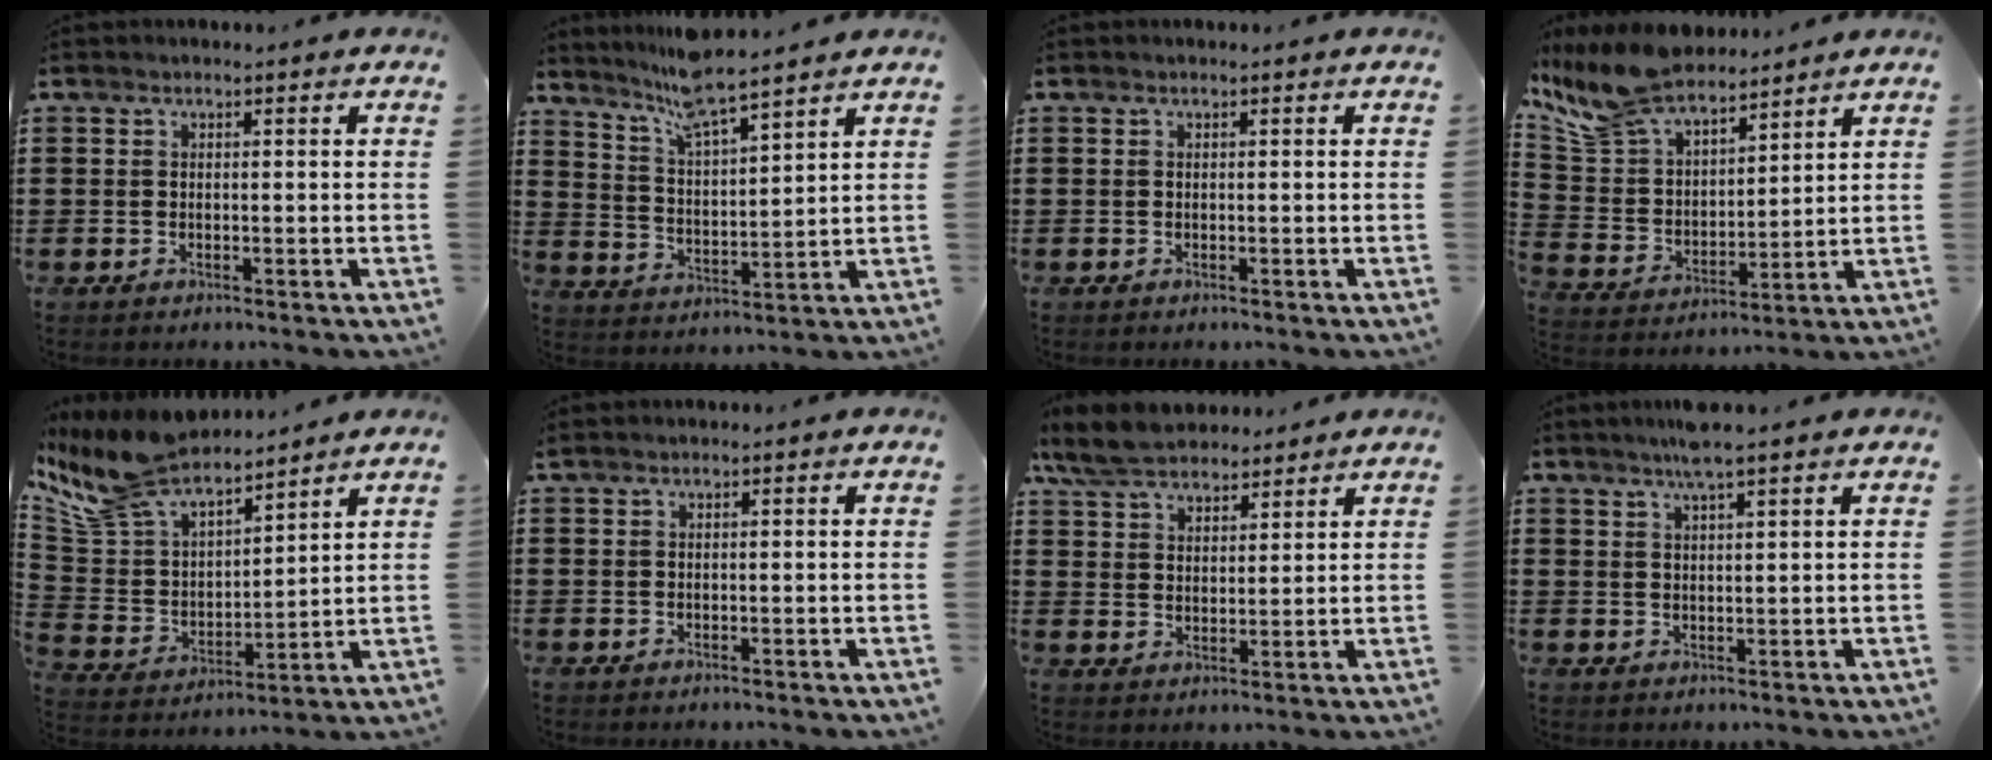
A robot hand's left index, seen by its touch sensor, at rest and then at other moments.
{"total": 7.2, "force": [6.4, -0.2, 3.4], "torque": [-0.088, -0.028, 0.109]}
{"total": 0.0}
{"total": 11.0, "force": [9.9, 3.3, 3.6], "torque": [-0.113, -0.042, 0.186]}
{"total": 11.2, "force": [10.0, 3.4, 3.7], "torque": [-0.120, -0.054, 0.180]}
{"total": 0.0}
{"total": 7.6, "force": [6.7, 2.5, 2.8], "torque": [-0.080, -0.006, 0.127]}
{"total": 3.8, "force": [3.1, 0.0, 2.3], "torque": [-0.051, 0.001, 0.055]}